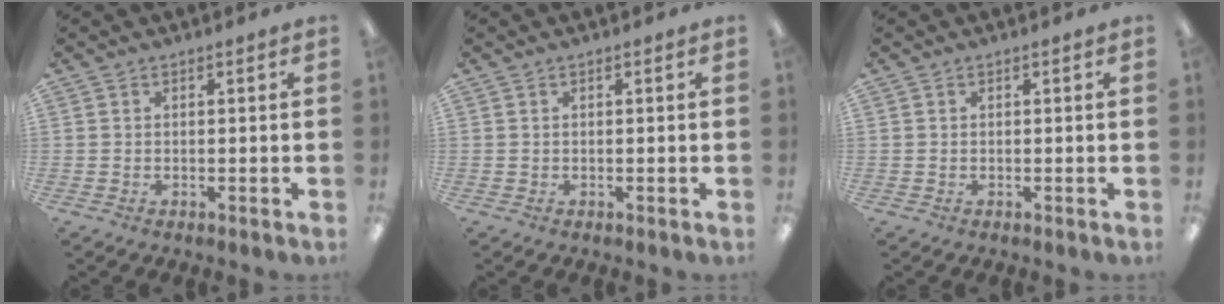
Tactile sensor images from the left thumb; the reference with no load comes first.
{"total": 0.0}
{"total": 0.0}